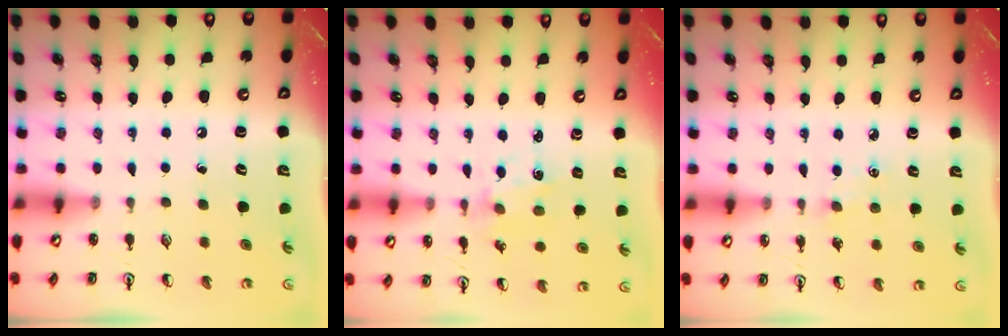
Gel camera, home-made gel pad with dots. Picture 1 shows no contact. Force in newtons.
{"total": 1.5, "press": 1.5, "slide": 0.1}
{"total": 2.5, "press": 2.5, "slide": 0.2}